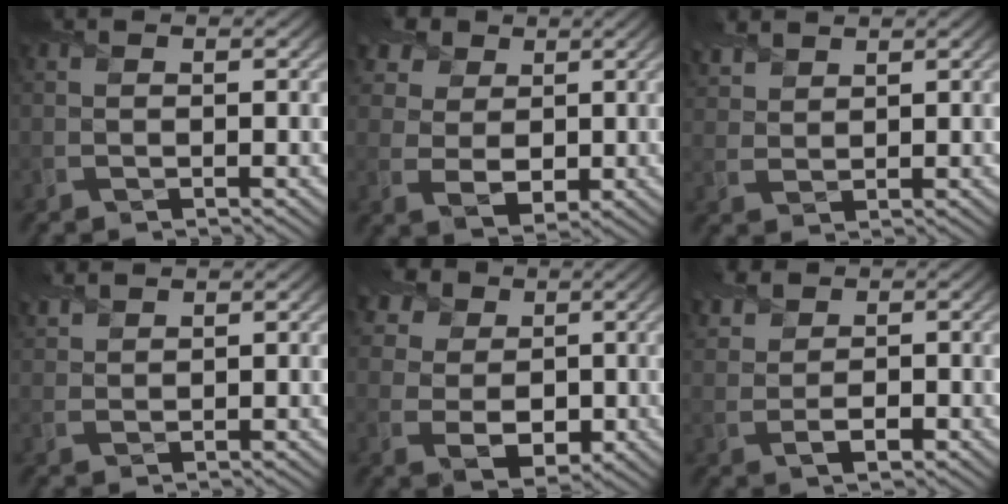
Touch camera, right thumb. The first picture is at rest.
{"total": 8.1, "force": [3.6, 6.2, 3.8], "torque": [-0.117, 0.007, 0.070]}
{"total": 3.8, "force": [3.1, 1.6, 1.5], "torque": [-0.040, 0.011, 0.067]}
{"total": 2.7, "force": [2.4, 0.9, 1.0], "torque": [-0.028, 0.008, 0.055]}
{"total": 9.4, "force": [2.9, 7.7, 4.6], "torque": [-0.114, 0.009, 0.047]}
{"total": 4.1, "force": [1.2, 2.8, 2.8], "torque": [-0.060, 0.000, 0.020]}